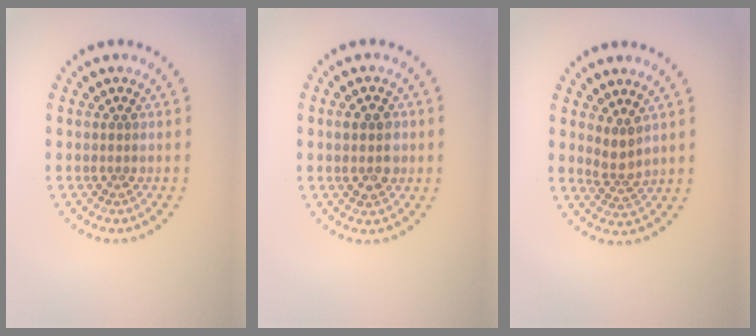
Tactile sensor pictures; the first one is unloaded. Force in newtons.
{"total": 2.7, "press": 2.7, "slide": 0.1}
{"total": 2.1, "press": 1.6, "slide": 1.5}